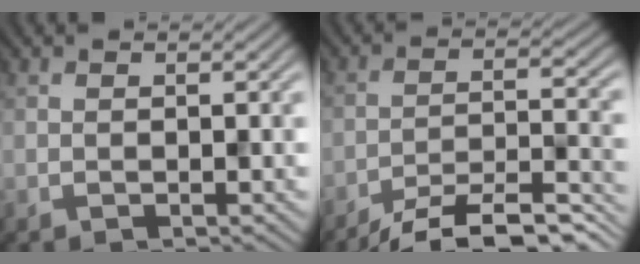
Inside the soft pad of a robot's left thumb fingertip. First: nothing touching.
{"total": 12.1, "force": [-10.0, 2.4, 6.3], "torque": [-0.112, -0.011, -0.147]}